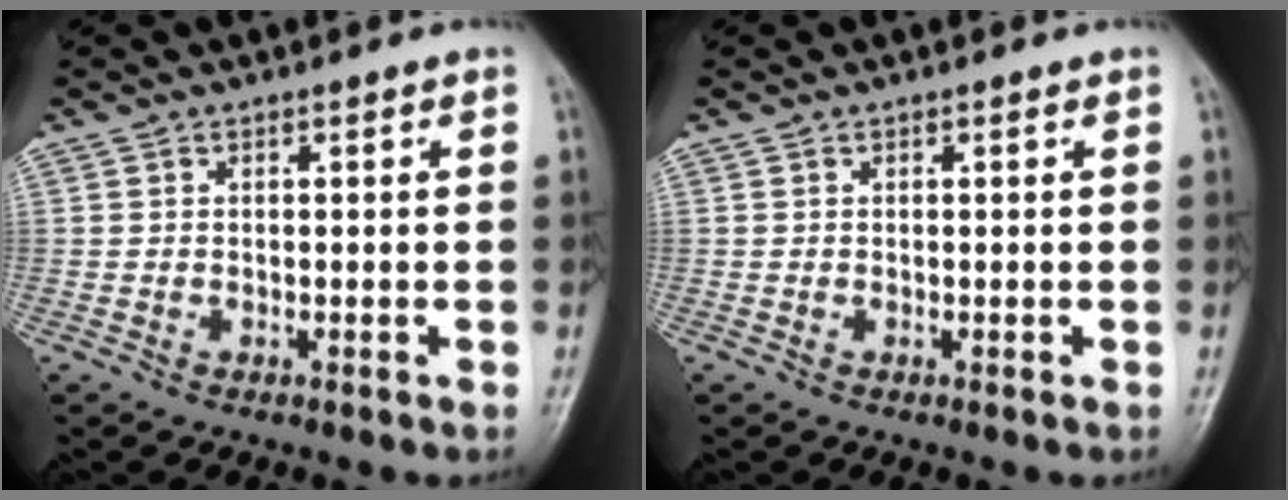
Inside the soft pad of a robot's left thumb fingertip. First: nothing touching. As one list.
[{"total": 0.0}]